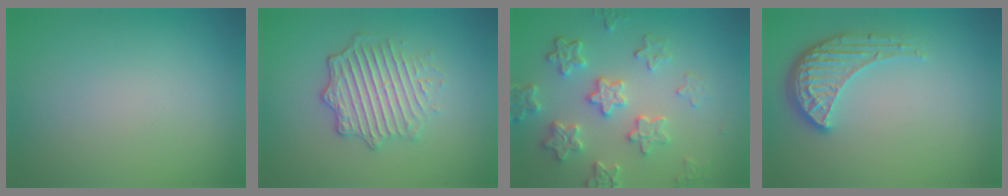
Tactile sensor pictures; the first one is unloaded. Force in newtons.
{"total": 4.5, "press": 3.5, "slide": 2.9}
{"total": 5.4, "press": 4.2, "slide": 3.3}
{"total": 4.1, "press": 3.2, "slide": 2.5}